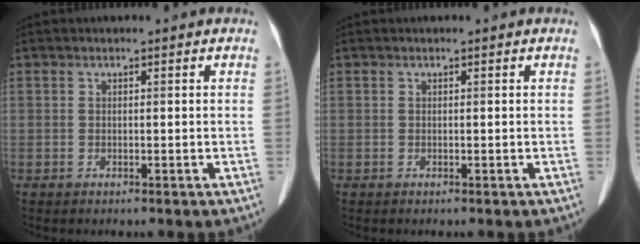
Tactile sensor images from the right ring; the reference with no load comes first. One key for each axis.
{"total": 0.0}